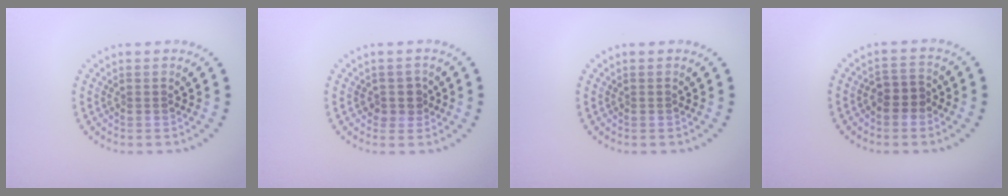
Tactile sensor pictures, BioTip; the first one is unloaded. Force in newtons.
{"total": 1.6, "press": 1.3, "slide": 0.8}
{"total": 0.0}
{"total": 2.2, "press": 2.1, "slide": 0.9}